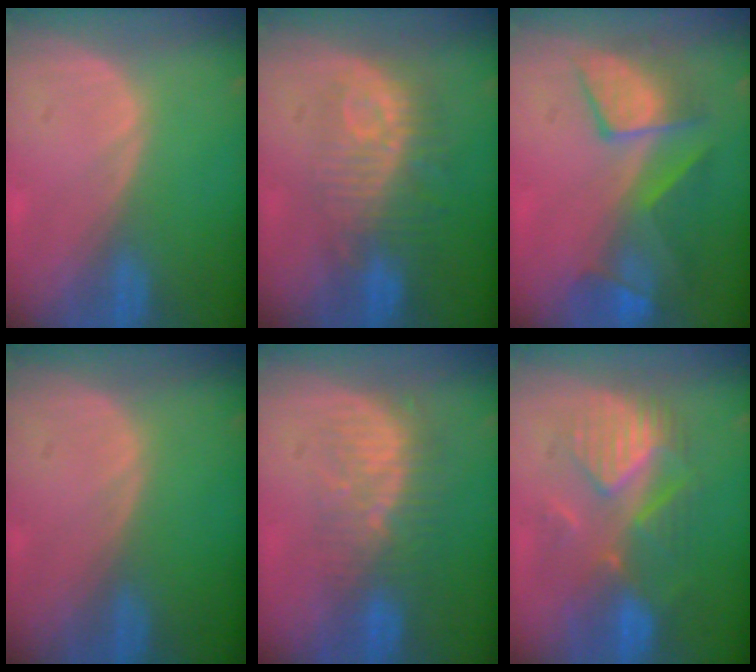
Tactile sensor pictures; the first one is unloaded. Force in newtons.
{"total": 9.8, "press": 8.8, "slide": 4.2}
{"total": 8.4, "press": 8.1, "slide": 2.2}
{"total": 0.0}
{"total": 8.5, "press": 7.6, "slide": 3.8}
{"total": 8.6, "press": 8.6, "slide": 0.3}